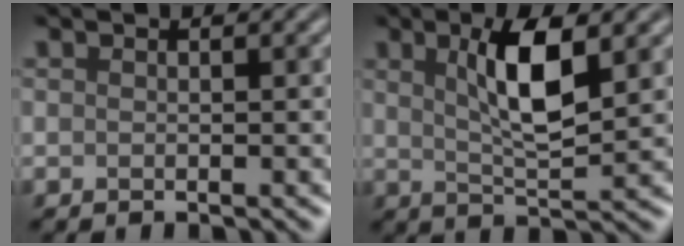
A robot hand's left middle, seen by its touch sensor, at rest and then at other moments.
{"total": 5.2, "force": [1.3, 1.3, 4.9], "torque": [-0.087, -0.004, 0.030]}